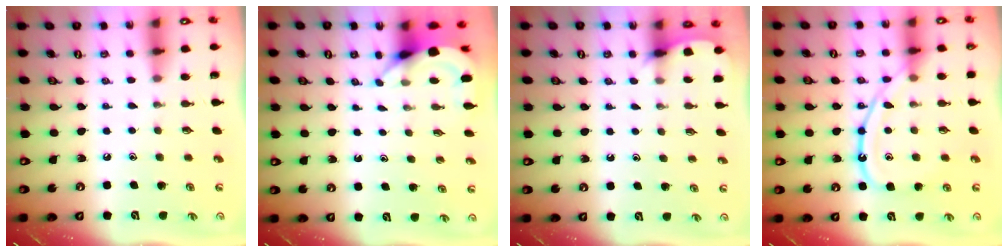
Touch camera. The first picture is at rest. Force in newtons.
{"total": 3.5, "press": 3.5, "slide": 0.2}
{"total": 3.6, "press": 3.6, "slide": 0.3}
{"total": 13.2, "press": 13.2, "slide": 1.2}